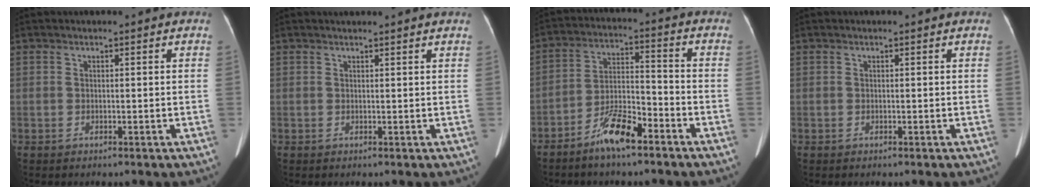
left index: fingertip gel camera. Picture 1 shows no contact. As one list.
[{"total": 2.9, "force": [2.7, -0.4, 1.0], "torque": [-0.011, 0.017, 0.033]}, {"total": 8.0, "force": [-5.7, 1.7, 5.3], "torque": [-0.107, -0.001, -0.108]}, {"total": 0.0}]